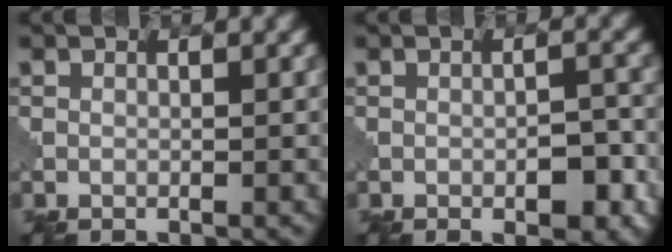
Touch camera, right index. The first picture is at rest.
{"total": 3.3, "force": [-1.4, 1.3, 2.7], "torque": [-0.037, 0.003, -0.020]}